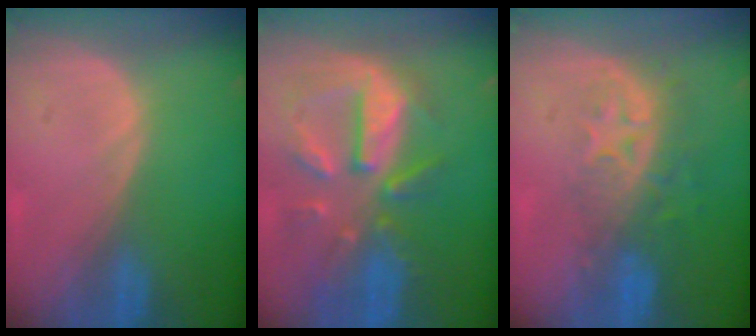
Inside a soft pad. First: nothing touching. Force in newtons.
{"total": 10.7, "press": 9.5, "slide": 4.9}
{"total": 8.5, "press": 7.0, "slide": 4.8}